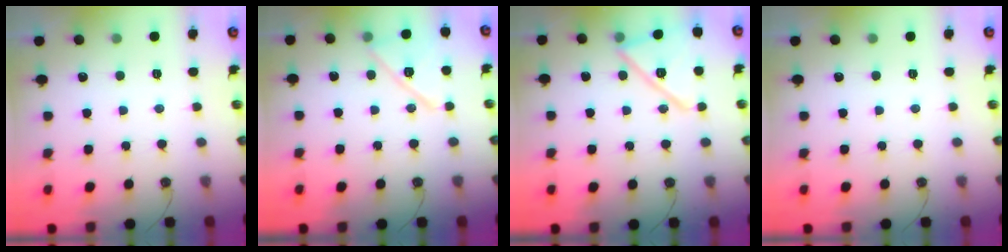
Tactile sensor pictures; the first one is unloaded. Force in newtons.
{"total": 13.4, "press": 13.4, "slide": 0.7}
{"total": 15.6, "press": 15.6, "slide": 0.8}
{"total": 0.0}